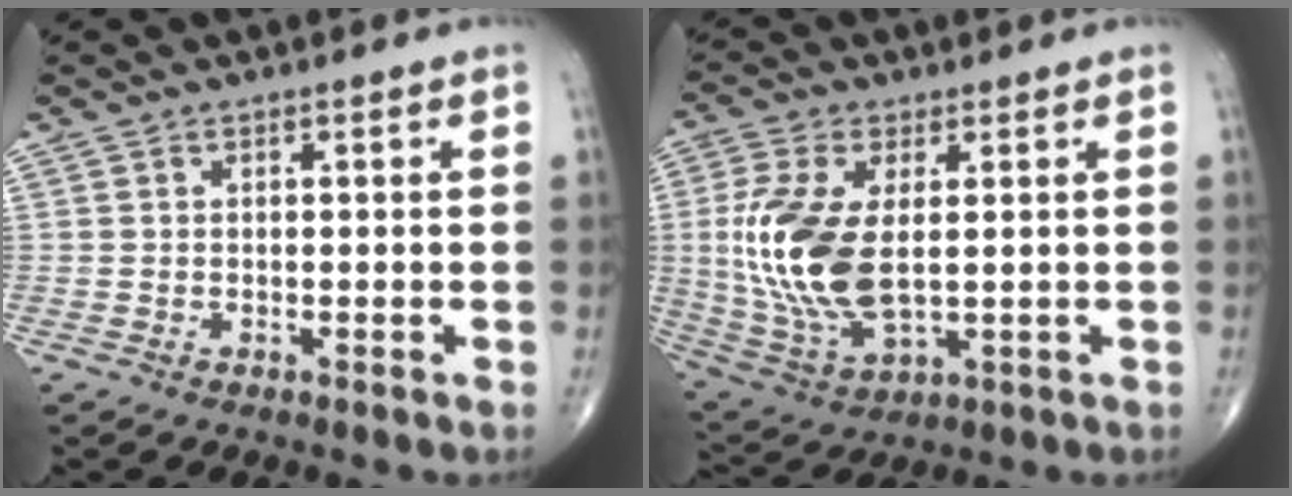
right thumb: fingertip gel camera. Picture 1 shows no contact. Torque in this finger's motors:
{"motor_torque": [0.76, 1.66, 0.73, -0.59, 0.18]}